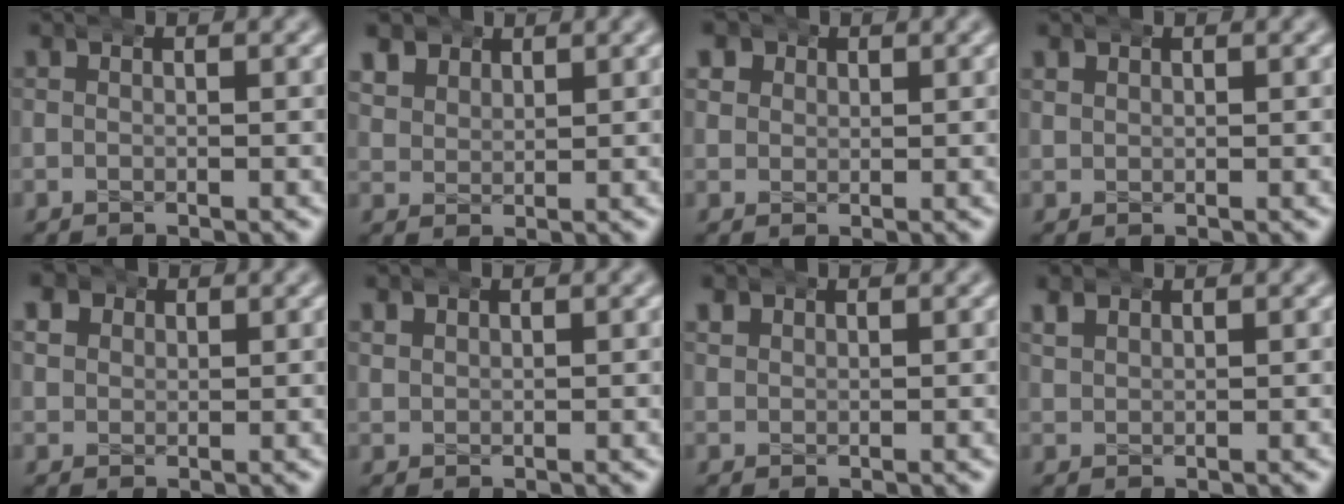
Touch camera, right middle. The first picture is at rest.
{"total": 2.9, "force": [2.3, 1.8, 0.6], "torque": [-0.023, -0.005, 0.045]}
{"total": 3.1, "force": [1.3, 2.6, 0.9], "torque": [-0.022, -0.005, 0.024]}
{"total": 0.8, "force": [0.8, 0.3, -0.1], "torque": [0.005, 0.002, 0.015]}
{"total": 2.9, "force": [1.2, 2.4, 0.9], "torque": [-0.019, -0.005, 0.024]}
{"total": 1.1, "force": [1.0, 0.5, 0.0], "torque": [-0.001, 0.001, 0.022]}
{"total": 1.4, "force": [1.1, 0.8, 0.2], "torque": [-0.004, -0.001, 0.023]}
{"total": 1.8, "force": [1.5, 0.9, 0.4], "torque": [-0.008, 0.002, 0.030]}